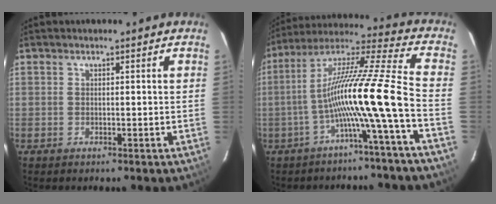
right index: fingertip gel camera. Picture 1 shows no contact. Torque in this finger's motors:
{"motor_torque": [1.62, -0.52, 1.05, 0.21]}